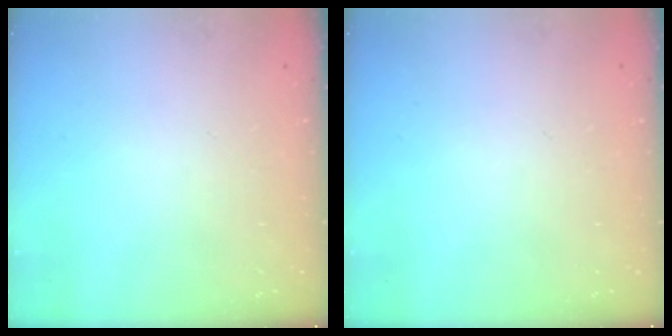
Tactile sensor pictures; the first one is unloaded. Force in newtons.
{"total": 0.0}